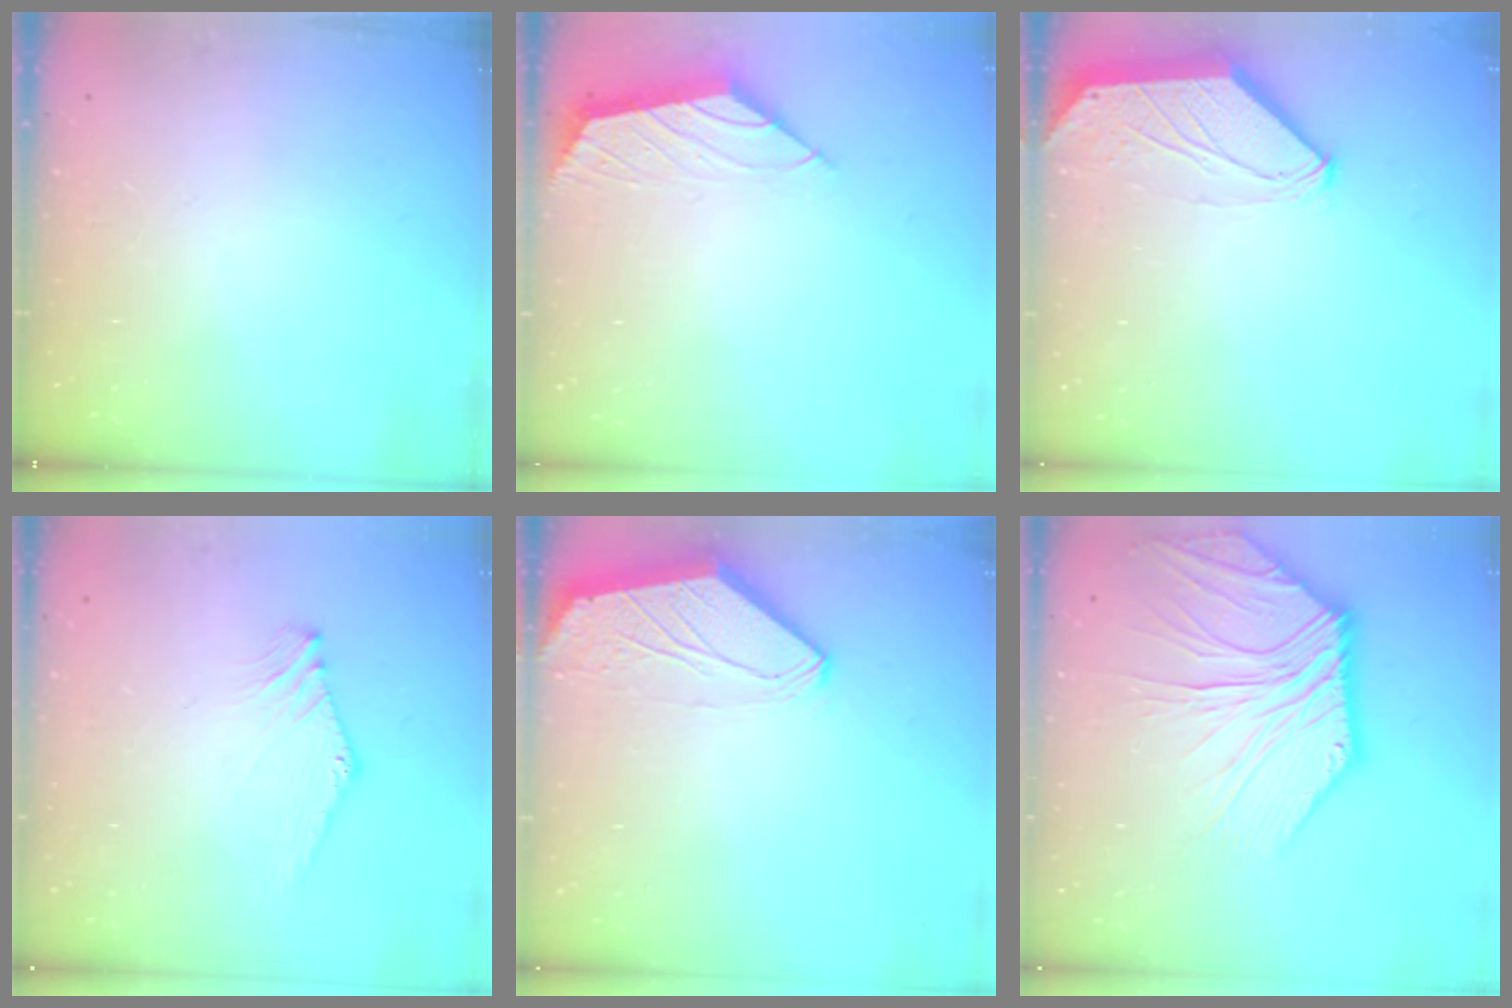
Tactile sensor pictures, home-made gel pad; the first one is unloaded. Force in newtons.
{"total": 2.0, "press": 2.0, "slide": 0.5}
{"total": 0.0}
{"total": 0.6, "press": 0.5, "slide": 0.3}
{"total": 0.0}
{"total": 11.0, "press": 10.9, "slide": 1.5}